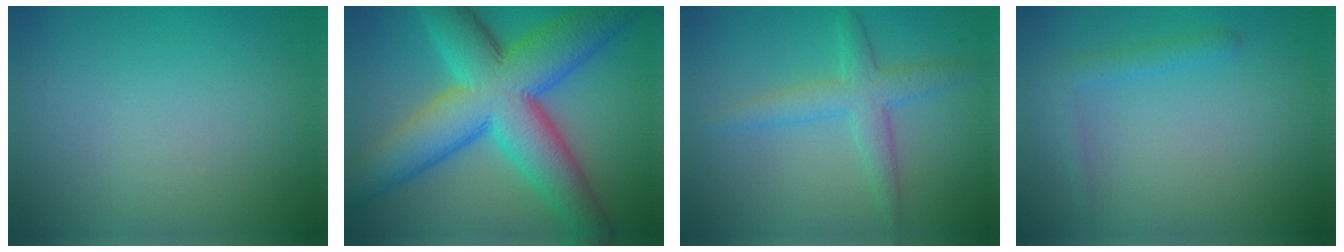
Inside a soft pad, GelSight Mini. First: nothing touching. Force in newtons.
{"total": 13.5, "press": 13.5, "slide": 0.2}
{"total": 3.2, "press": 3.2, "slide": 0.1}
{"total": 1.5, "press": 1.5, "slide": 0.1}